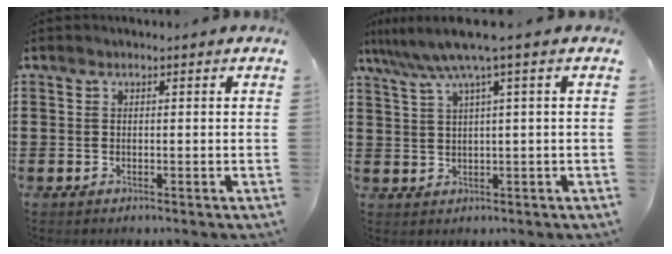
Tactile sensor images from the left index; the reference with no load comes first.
{"total": 5.3, "force": [2.7, -0.5, 4.6], "torque": [-0.096, -0.011, 0.043]}